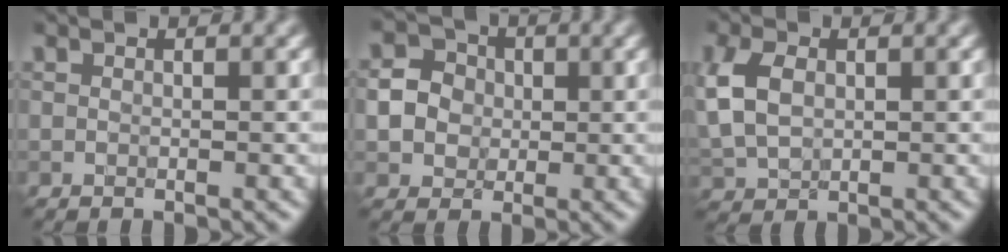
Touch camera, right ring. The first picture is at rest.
{"total": 3.3, "force": [0.0, 3.0, 1.2], "torque": [-0.016, 0.003, -0.004]}
{"total": 4.9, "force": [0.7, 3.6, 3.3], "torque": [-0.085, 0.006, 0.015]}